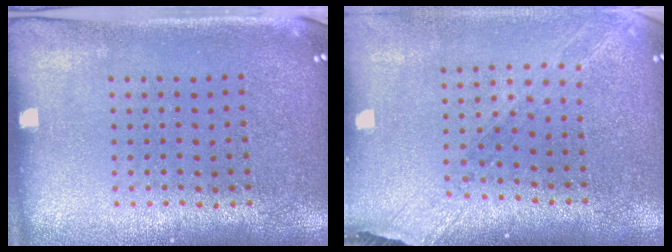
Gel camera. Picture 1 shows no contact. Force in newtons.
{"total": 1.4, "press": 1.4, "slide": 0.1}